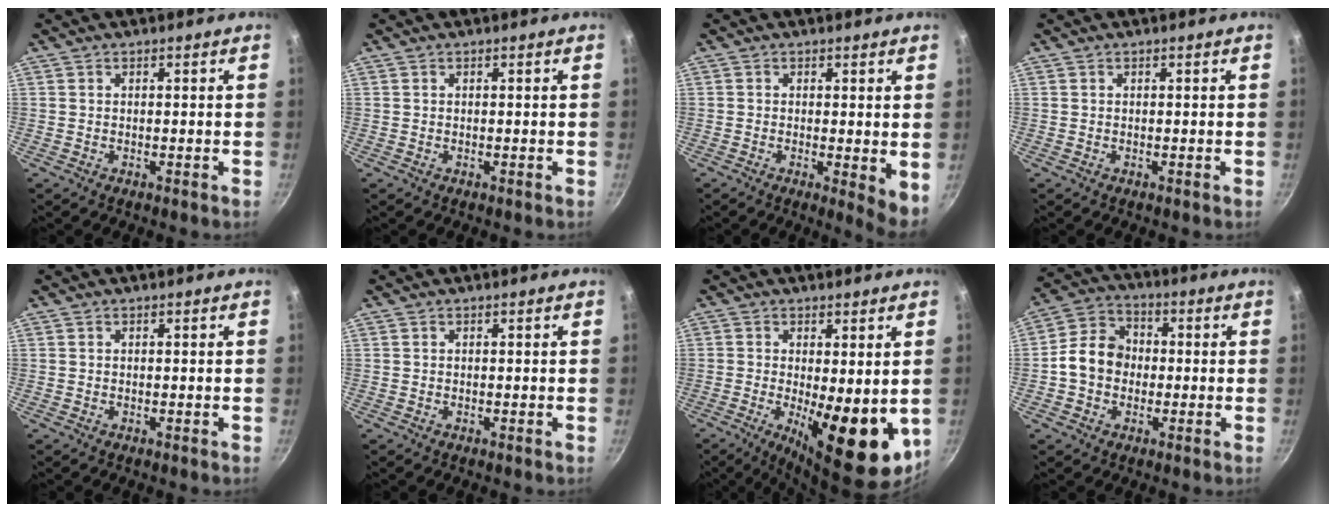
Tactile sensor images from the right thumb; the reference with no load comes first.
{"total": 0.0}
{"total": 4.9, "force": [-0.1, 1.5, 4.6], "torque": [-0.061, -0.015, -0.003]}
{"total": 0.0}
{"total": 0.0}
{"total": 0.0}
{"total": 14.2, "force": [-1.9, 5.3, 13.0], "torque": [-0.165, -0.017, -0.014]}
{"total": 9.6, "force": [-0.9, 7.9, 5.4], "torque": [-0.066, 0.026, -0.034]}